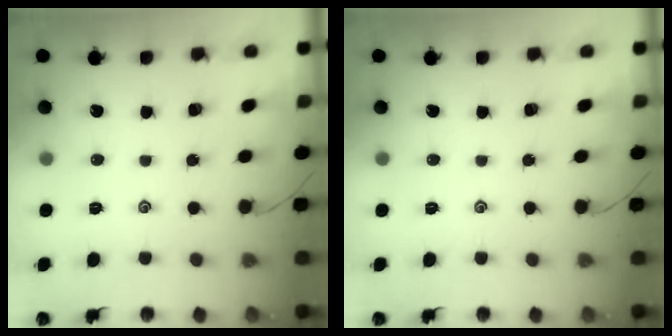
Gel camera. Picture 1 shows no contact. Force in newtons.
{"total": 0.0}